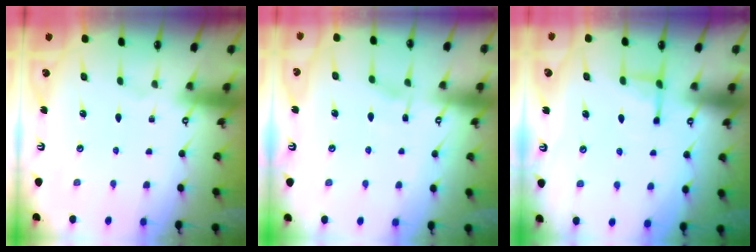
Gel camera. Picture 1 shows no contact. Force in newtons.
{"total": 3.7, "press": 3.7, "slide": 0.3}
{"total": 3.6, "press": 3.5, "slide": 0.7}